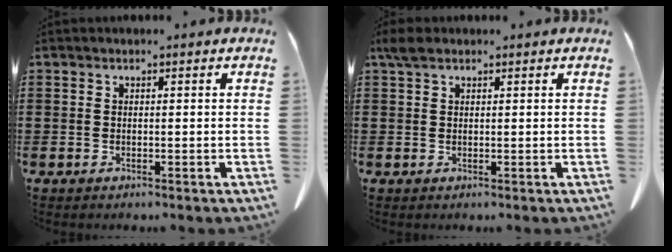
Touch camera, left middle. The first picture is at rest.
{"total": 1.9, "force": [1.3, 1.0, 1.0], "torque": [-0.025, 0.003, 0.024]}